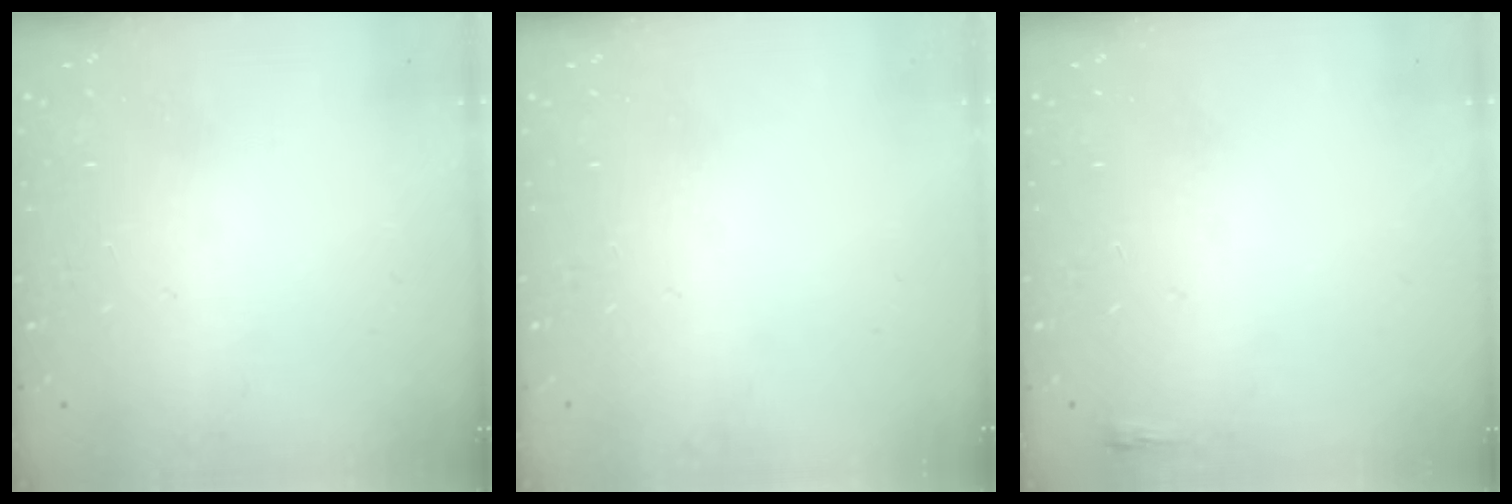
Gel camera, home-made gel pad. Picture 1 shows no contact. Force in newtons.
{"total": 0.0}
{"total": 2.0, "press": 2.0, "slide": 0.5}